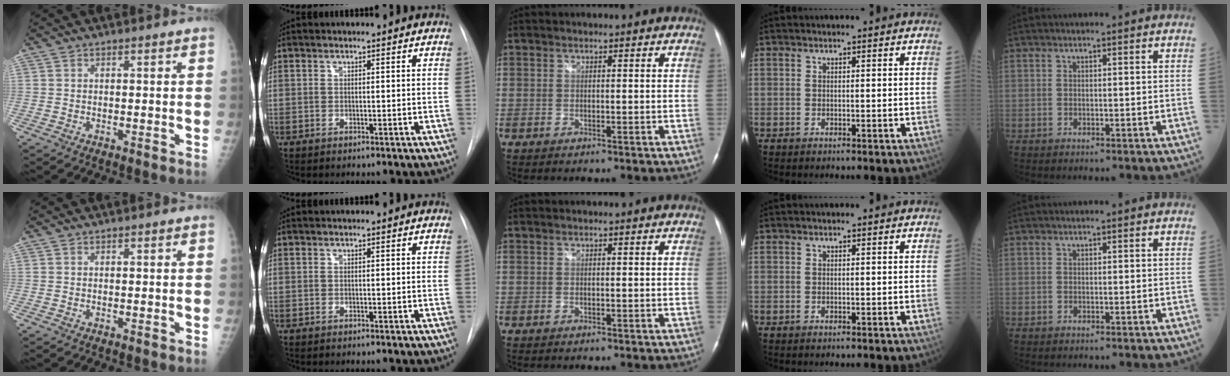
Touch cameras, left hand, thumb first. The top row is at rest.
{}